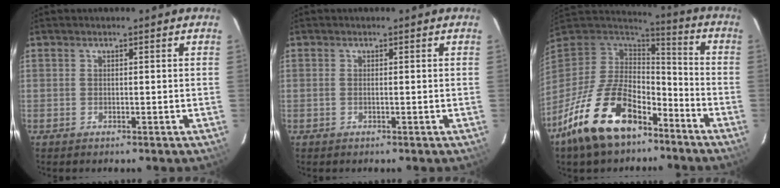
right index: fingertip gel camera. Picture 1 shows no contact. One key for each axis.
{"total": 0.6, "fx": -0.1, "fy": 0.0, "fz": 0.6, "tx": -0.012, "ty": 0.001, "tz": -0.004}
{"total": 21.0, "fx": -12.7, "fy": 10.7, "fz": 12.9, "tx": -0.260, "ty": -0.010, "tz": -0.218}